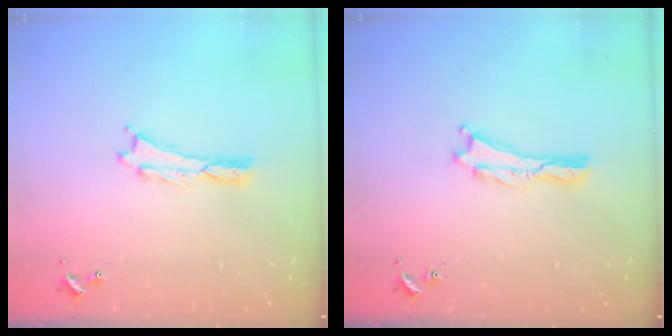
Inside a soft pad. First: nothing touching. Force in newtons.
{"total": 0.0}